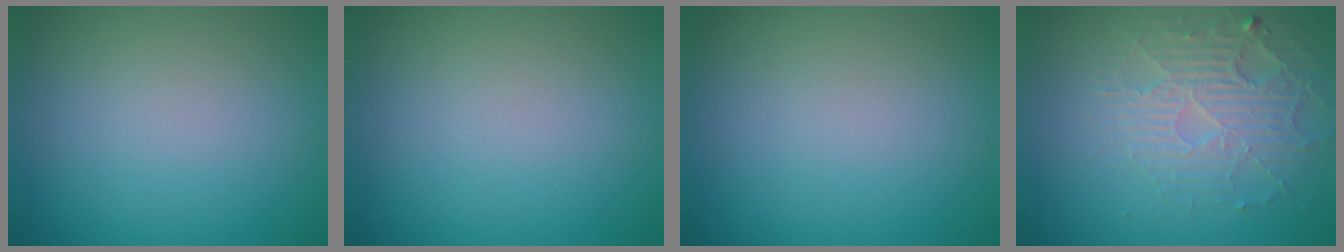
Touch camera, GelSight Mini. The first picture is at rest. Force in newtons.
{"total": 0.0}
{"total": 0.0}
{"total": 3.8, "press": 3.4, "slide": 1.7}